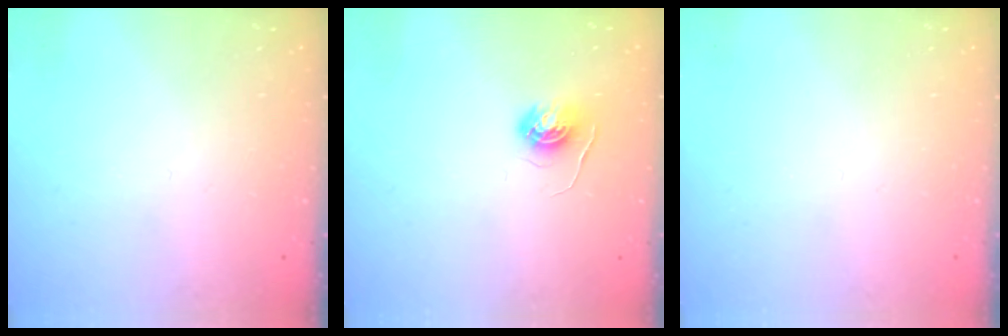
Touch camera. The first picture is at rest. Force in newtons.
{"total": 4.6, "press": 4.6, "slide": 0.4}
{"total": 0.0}